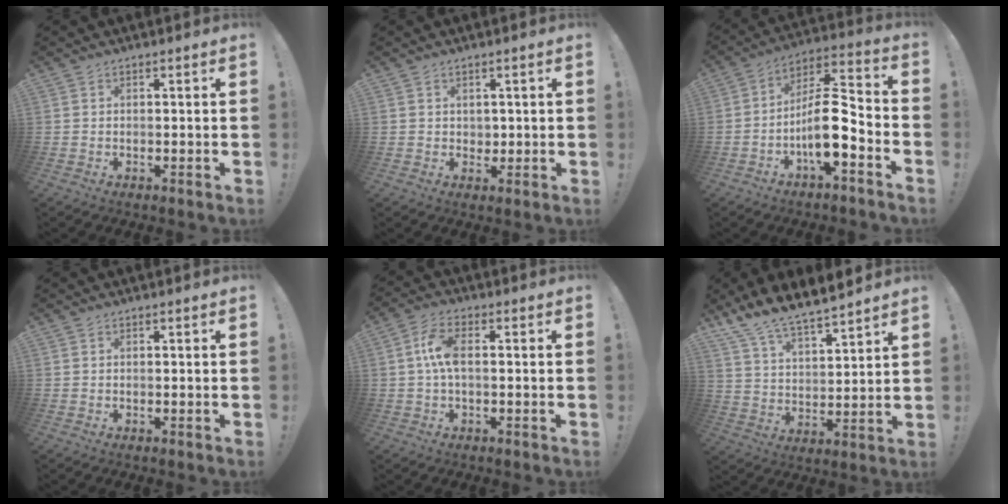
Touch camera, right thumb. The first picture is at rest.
{"total": 2.3, "force": [1.0, 2.0, 0.2], "torque": [0.000, -0.005, 0.018]}
{"total": 14.4, "force": [-5.1, 4.9, 12.5], "torque": [-0.221, 0.026, -0.083]}
{"total": 0.0}
{"total": 7.6, "force": [0.3, 3.4, 6.8], "torque": [-0.145, 0.004, 0.006]}
{"total": 10.4, "force": [10.0, 1.2, 2.7], "torque": [-0.072, -0.088, 0.181]}